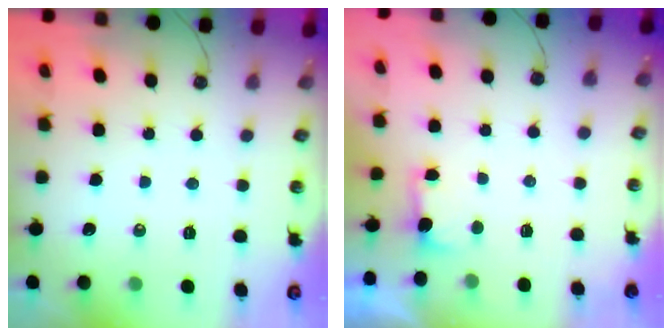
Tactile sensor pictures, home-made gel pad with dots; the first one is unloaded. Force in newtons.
{"total": 2.1, "press": 1.9, "slide": 0.8}